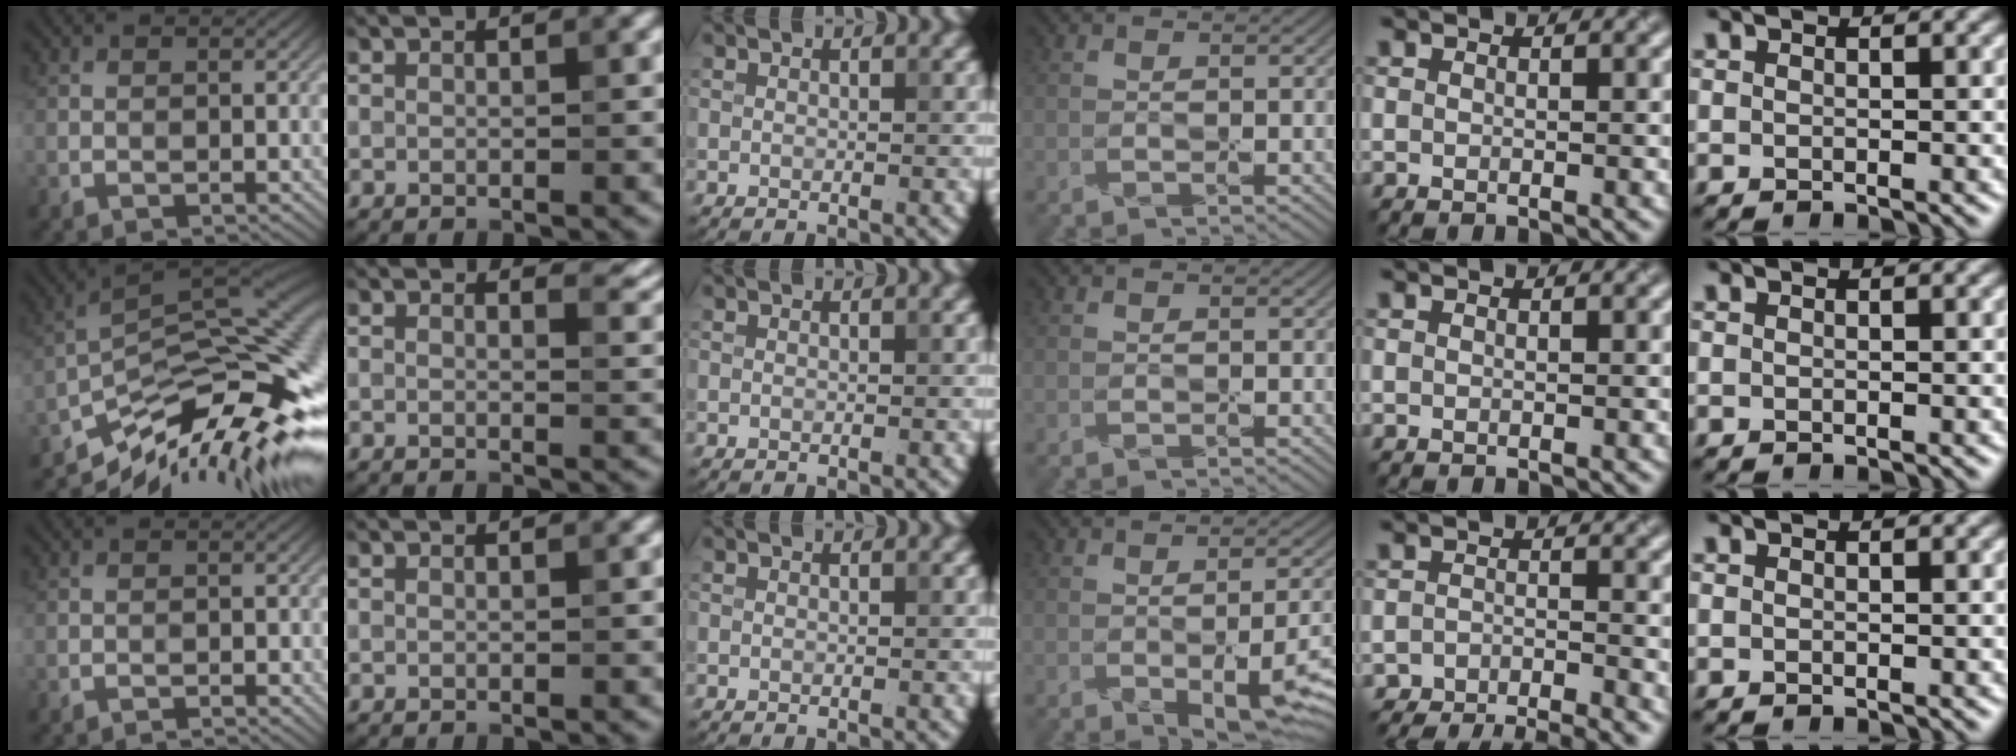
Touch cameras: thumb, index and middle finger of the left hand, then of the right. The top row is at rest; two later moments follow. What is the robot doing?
{"motion": "peel", "object": "plastic wrap"}